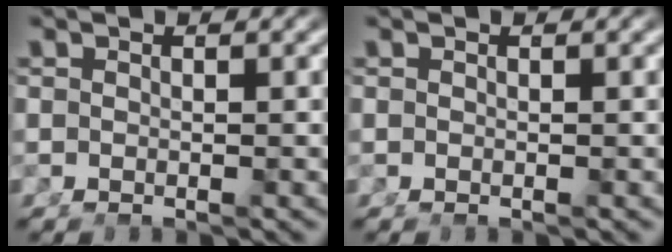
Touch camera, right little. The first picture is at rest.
{"total": 0.0}